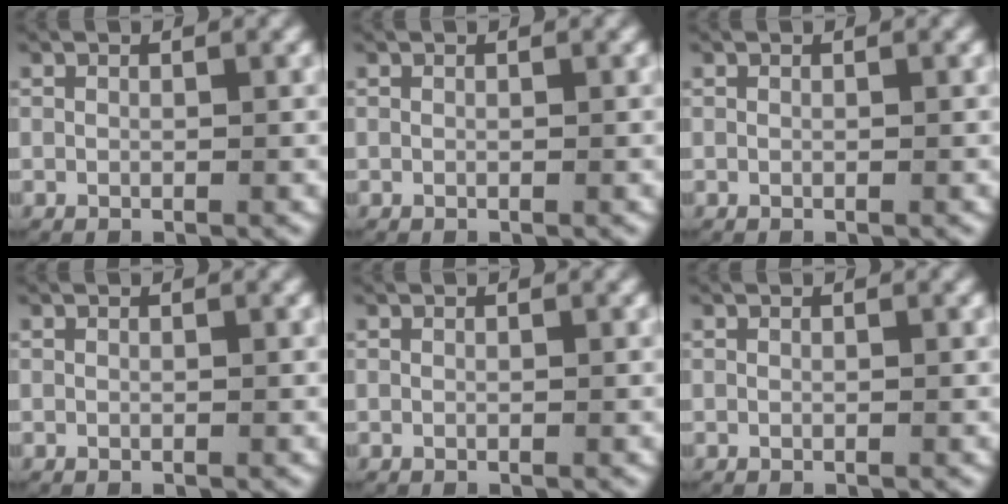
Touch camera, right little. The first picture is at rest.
{"total": 0.0}
{"total": 0.0}
{"total": 0.0}
{"total": 0.0}
{"total": 0.0}